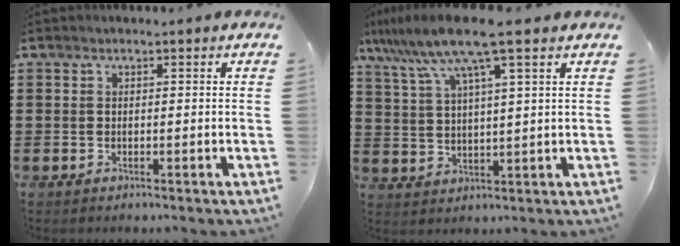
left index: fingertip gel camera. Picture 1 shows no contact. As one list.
[{"total": 10.1, "force": [7.1, 0.4, 7.2], "torque": [-0.164, -0.024, 0.121]}]